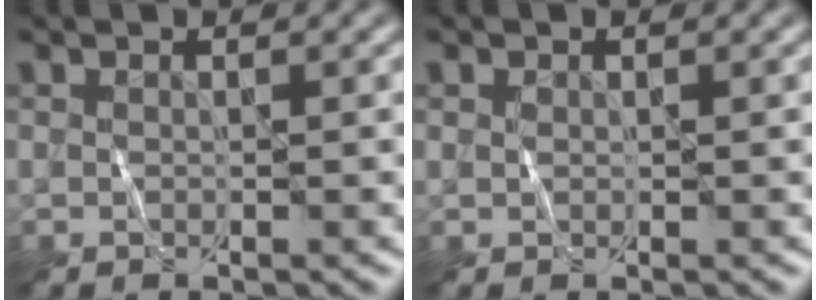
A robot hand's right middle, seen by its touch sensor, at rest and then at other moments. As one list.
[{"total": 0.6, "force": [0.2, 0.5, 0.1], "torque": [-0.002, 0.000, 0.004]}]